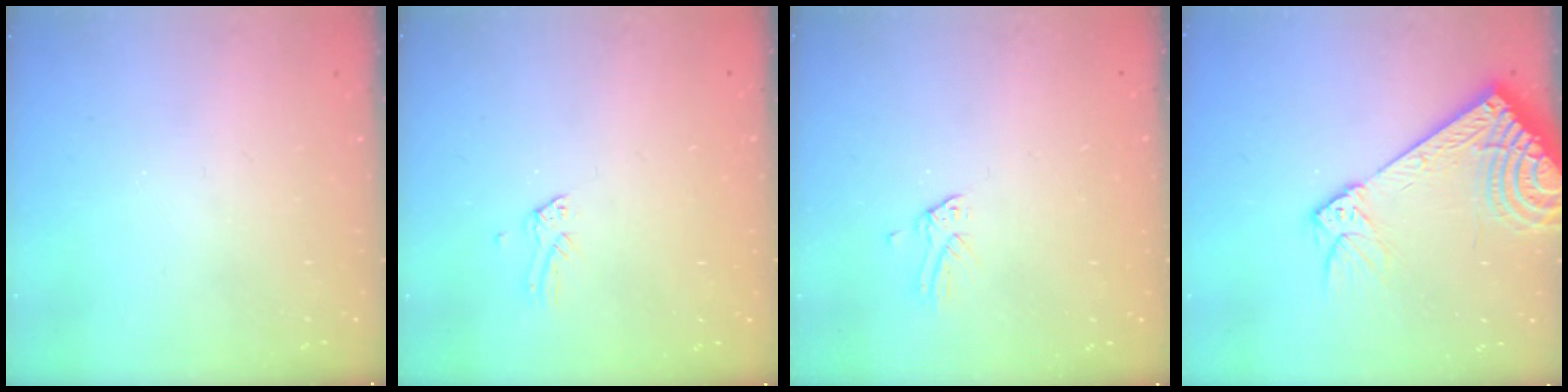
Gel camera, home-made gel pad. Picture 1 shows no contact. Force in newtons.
{"total": 0.0}
{"total": 0.0}
{"total": 13.5, "press": 13.2, "slide": 3.0}